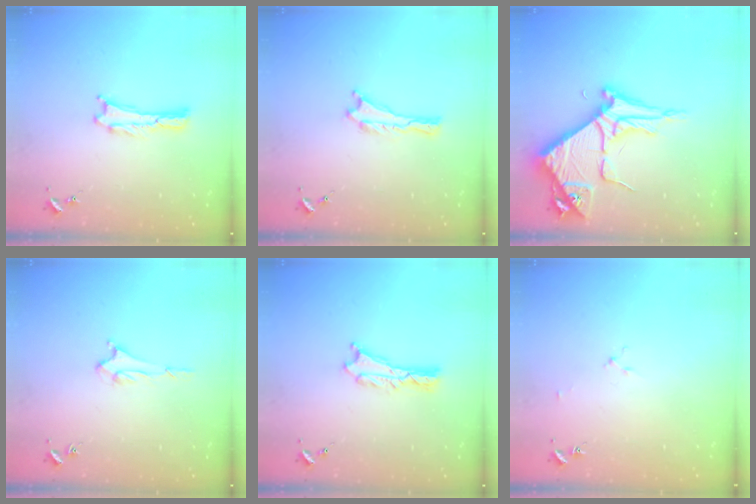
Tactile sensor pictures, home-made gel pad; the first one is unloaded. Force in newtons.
{"total": 0.0}
{"total": 8.7, "press": 8.6, "slide": 1.0}
{"total": 1.7, "press": 1.6, "slide": 0.4}
{"total": 1.1, "press": 1.1, "slide": 0.2}
{"total": 1.6, "press": 1.6, "slide": 0.2}